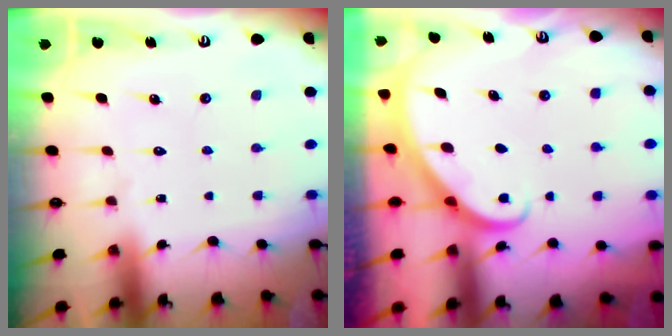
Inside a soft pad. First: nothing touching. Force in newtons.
{"total": 2.7, "press": 2.7, "slide": 0.2}